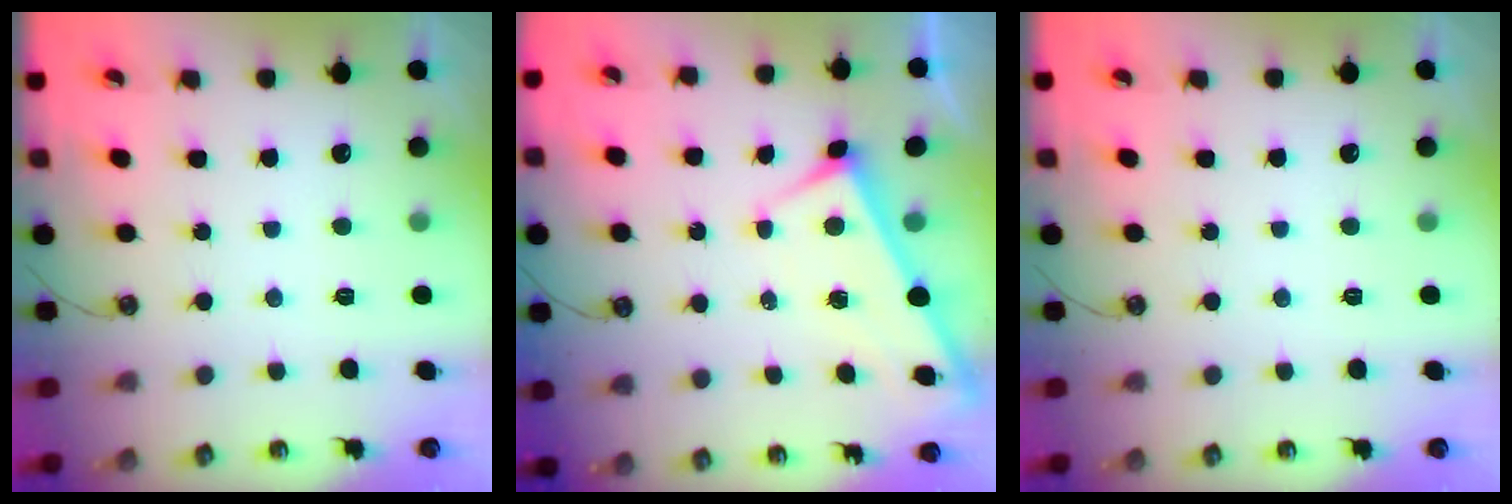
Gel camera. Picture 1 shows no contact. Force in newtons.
{"total": 2.8, "press": 2.8, "slide": 0.4}
{"total": 0.8, "press": 0.8, "slide": 0.1}